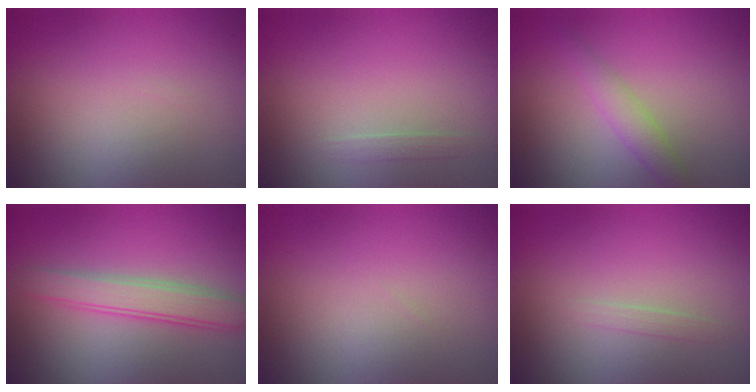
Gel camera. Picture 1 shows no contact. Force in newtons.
{"total": 0.6, "press": 0.6, "slide": 0.0}
{"total": 1.9, "press": 1.9, "slide": 0.1}
{"total": 3.2, "press": 3.2, "slide": 0.1}
{"total": 0.0}
{"total": 0.7, "press": 0.7, "slide": 0.1}